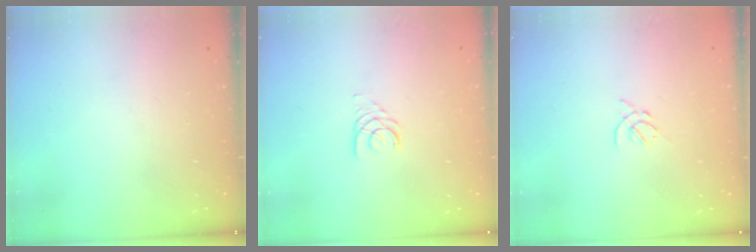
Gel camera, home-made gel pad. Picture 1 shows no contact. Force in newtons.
{"total": 2.5, "press": 2.5, "slide": 0.3}
{"total": 1.4, "press": 1.3, "slide": 0.5}